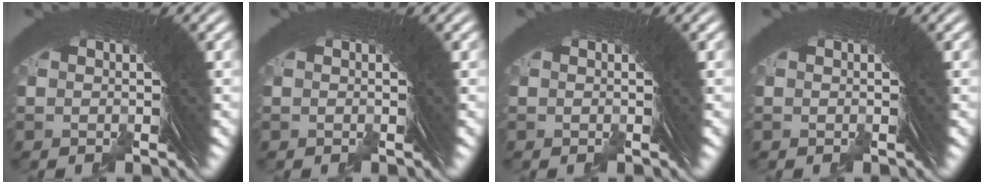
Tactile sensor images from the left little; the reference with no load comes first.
{"total": 0.0}
{"total": 0.0}
{"total": 0.0}